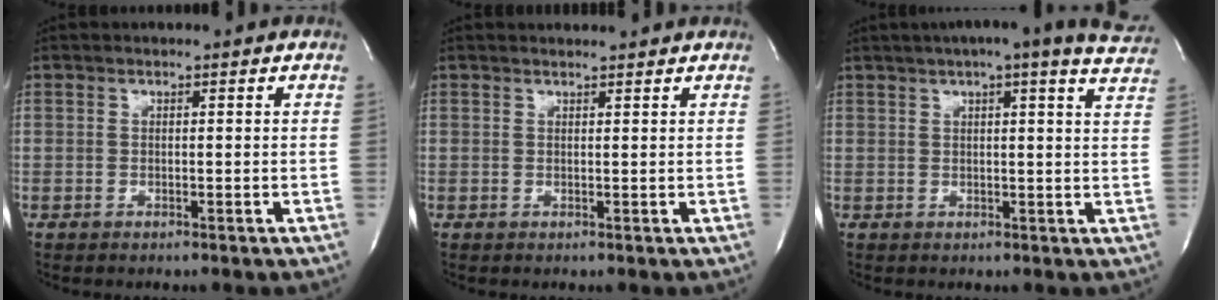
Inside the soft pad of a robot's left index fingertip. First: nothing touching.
{"total": 2.8, "force": [2.7, 0.1, 0.4], "torque": [-0.011, 0.014, 0.035]}
{"total": 16.5, "force": [13.8, 1.5, 9.0], "torque": [-0.133, 0.014, 0.156]}